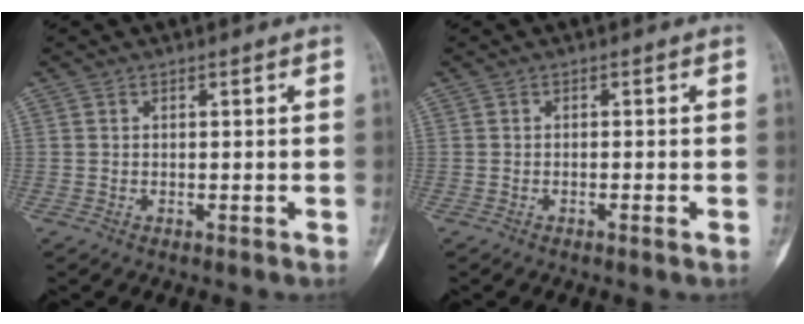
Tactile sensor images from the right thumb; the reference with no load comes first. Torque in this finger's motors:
{"motor_torque": [-0.30, 0.05, -0.03, 0.20, 0.03]}